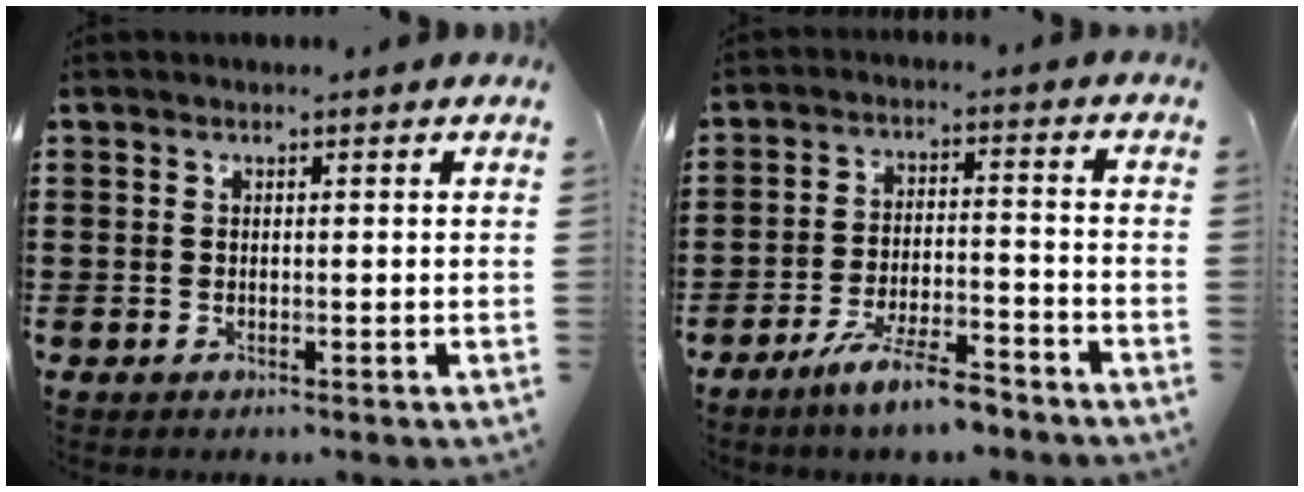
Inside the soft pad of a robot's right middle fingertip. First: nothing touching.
{"total": 7.4, "force": [-6.1, 0.7, 4.2], "torque": [-0.091, -0.004, -0.118]}